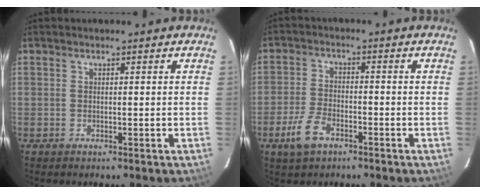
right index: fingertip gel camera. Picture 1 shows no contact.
{"total": 5.6, "force": [-3.2, 2.6, 3.7], "torque": [-0.085, -0.005, -0.057]}